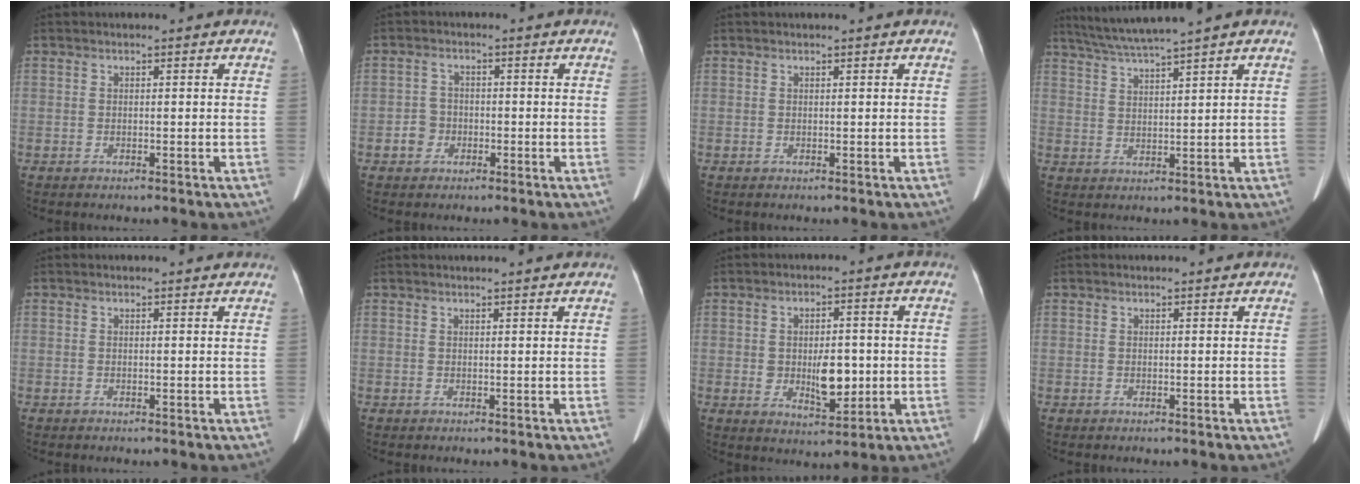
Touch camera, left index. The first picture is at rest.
{"total": 2.7, "force": [-1.2, 2.3, 0.7], "torque": [-0.014, 0.006, -0.024]}
{"total": 0.0}
{"total": 6.7, "force": [5.7, -1.7, 3.1], "torque": [-0.062, 0.009, 0.106]}
{"total": 2.3, "force": [2.2, 0.5, 0.3], "torque": [-0.012, 0.012, 0.016]}
{"total": 4.3, "force": [4.1, -0.3, 1.4], "torque": [-0.016, 0.019, 0.044]}
{"total": 6.2, "force": [-0.4, 3.3, 5.2], "torque": [-0.084, -0.001, 0.001]}
{"total": 1.7, "force": [1.6, 0.2, 0.3], "torque": [-0.009, 0.012, 0.020]}